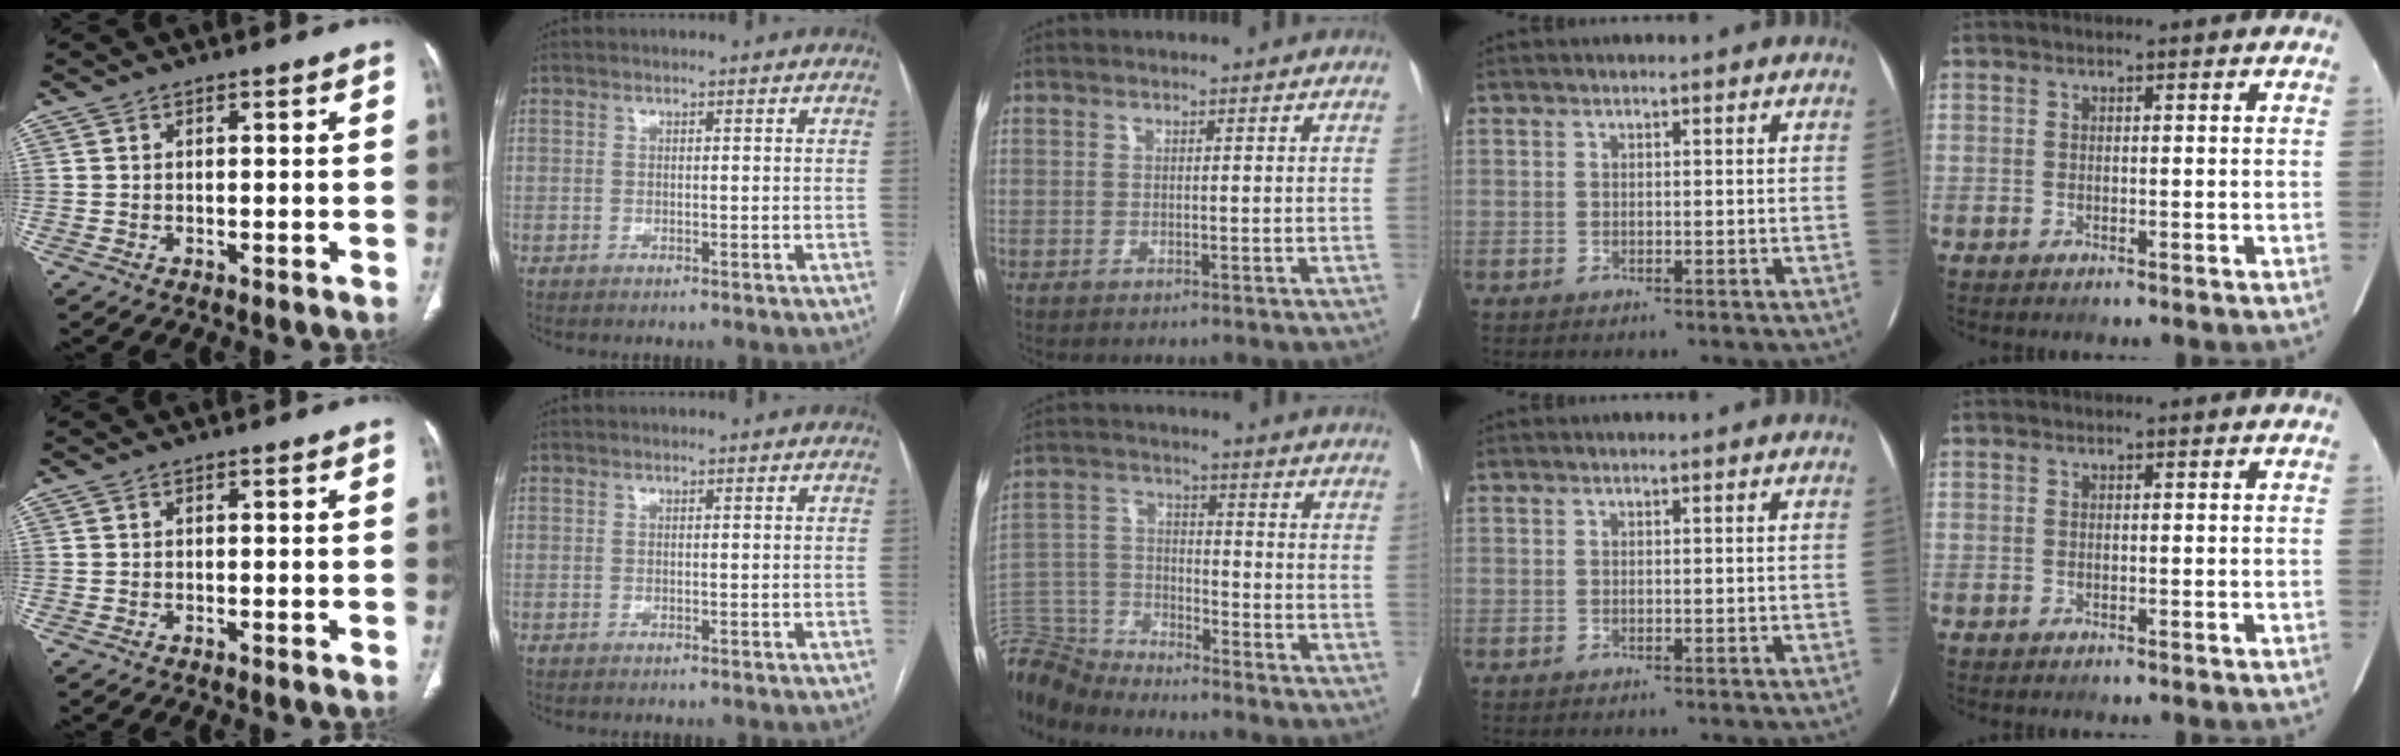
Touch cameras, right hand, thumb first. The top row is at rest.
{"middle": {"total": 9.2, "force": [-9.2, 0.4, -0.2], "torque": [-0.002, 0.011, -0.181]}}